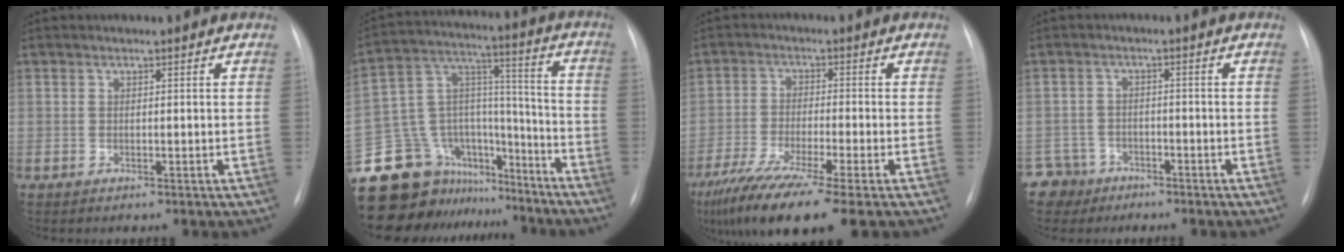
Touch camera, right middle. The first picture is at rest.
{"total": 22.3, "force": [-18.7, 10.9, 5.6], "torque": [-0.129, 0.068, -0.294]}
{"total": 13.6, "force": [-9.9, 0.2, 9.4], "torque": [-0.177, -0.040, -0.168]}
{"total": 4.8, "force": [-3.4, 3.3, -0.8], "torque": [0.017, 0.006, -0.062]}